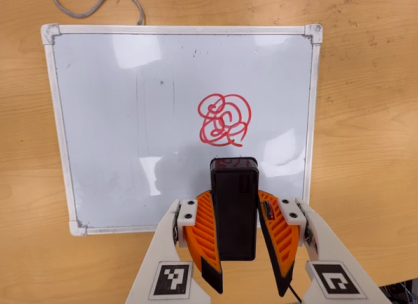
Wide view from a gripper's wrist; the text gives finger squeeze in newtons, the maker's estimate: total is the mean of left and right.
{"total": 7.8, "left": 7.0, "right": 8.6}